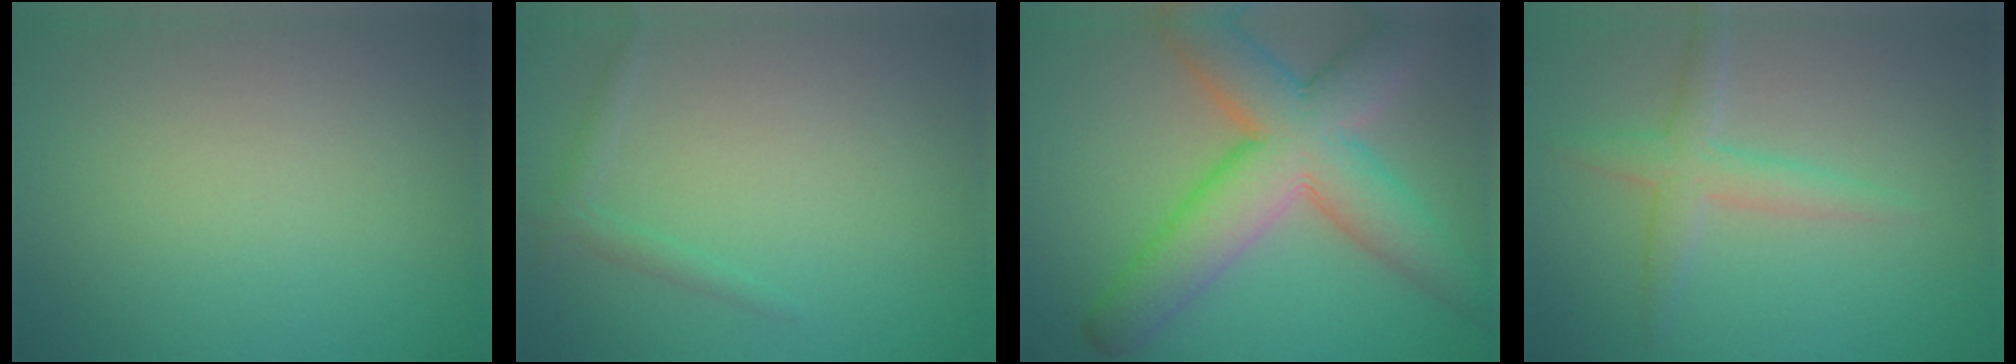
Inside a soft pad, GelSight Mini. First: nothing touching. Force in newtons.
{"total": 1.2, "press": 1.2, "slide": 0.1}
{"total": 10.2, "press": 10.2, "slide": 0.5}
{"total": 2.8, "press": 2.8, "slide": 0.1}